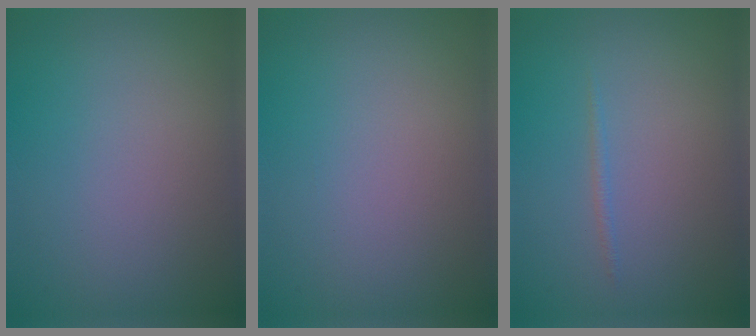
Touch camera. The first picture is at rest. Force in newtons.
{"total": 0.0}
{"total": 0.6, "press": 0.6, "slide": 0.1}